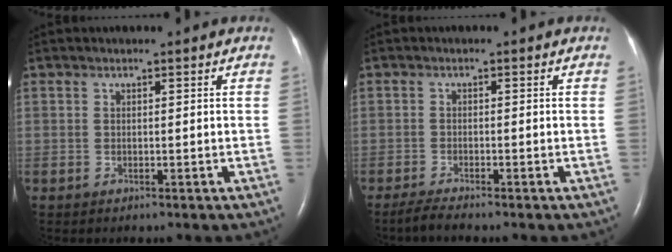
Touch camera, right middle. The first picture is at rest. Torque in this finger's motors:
{"motor_torque": [0.10, -0.09, -0.04, 0.00]}